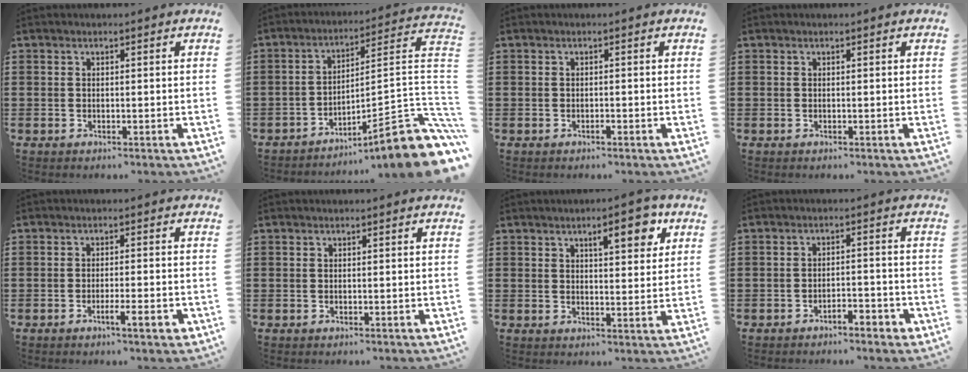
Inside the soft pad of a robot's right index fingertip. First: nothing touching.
{"total": 10.6, "force": [-6.1, 0.9, 8.6], "torque": [-0.116, -0.013, -0.117]}
{"total": 0.6, "force": [-0.4, 0.1, 0.4], "torque": [-0.009, -0.003, -0.008]}
{"total": 0.0}
{"total": 3.8, "force": [-2.0, 0.5, 3.2], "torque": [-0.057, -0.008, -0.033]}
{"total": 0.0}
{"total": 6.6, "force": [3.7, 2.1, 5.1], "torque": [-0.068, -0.004, 0.053]}
{"total": 2.6, "force": [-2.4, 0.5, 0.9], "torque": [-0.019, 0.007, -0.049]}